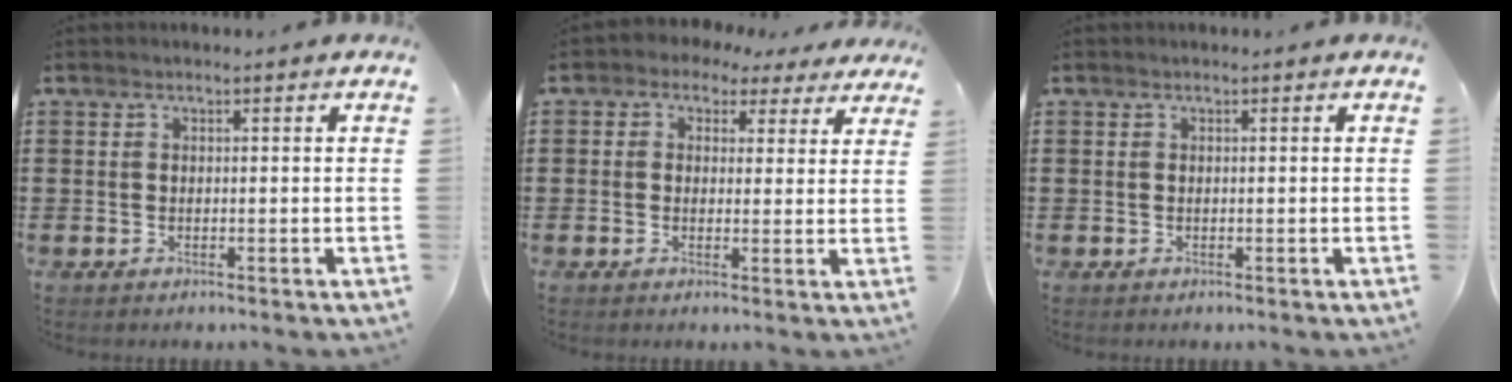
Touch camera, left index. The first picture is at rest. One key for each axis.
{"total": 2.2, "fx": 1.1, "fy": 1.8, "fz": 0.7, "tx": -0.027, "ty": 0.000, "tz": 0.017}
{"total": 0.0}